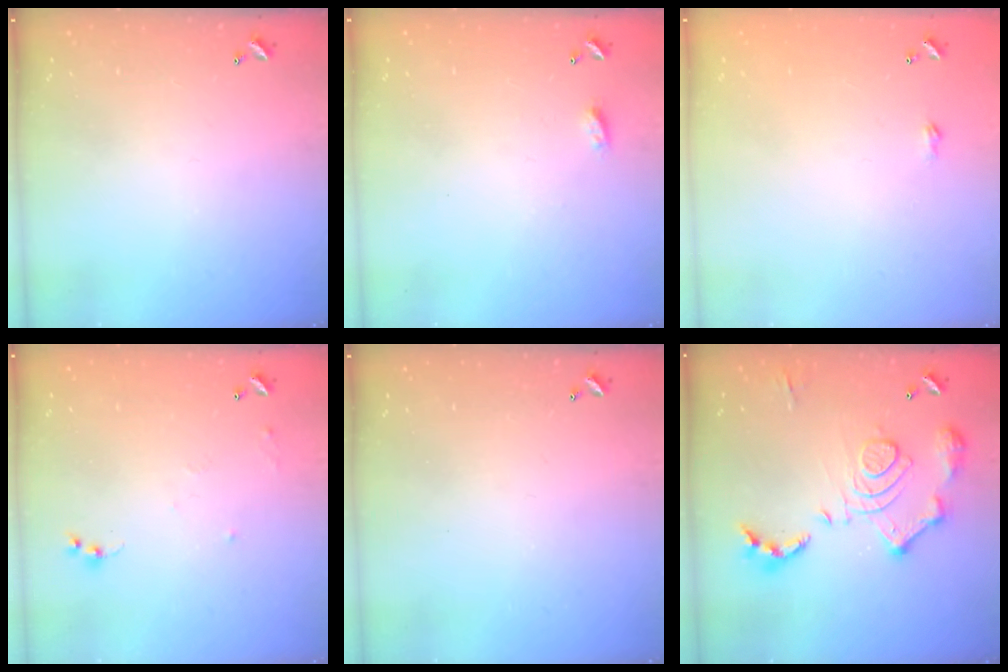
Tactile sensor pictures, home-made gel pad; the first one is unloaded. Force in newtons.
{"total": 3.1, "press": 3.0, "slide": 0.4}
{"total": 1.8, "press": 1.8, "slide": 0.3}
{"total": 6.6, "press": 6.6, "slide": 0.6}
{"total": 0.0}
{"total": 16.6, "press": 16.6, "slide": 1.7}